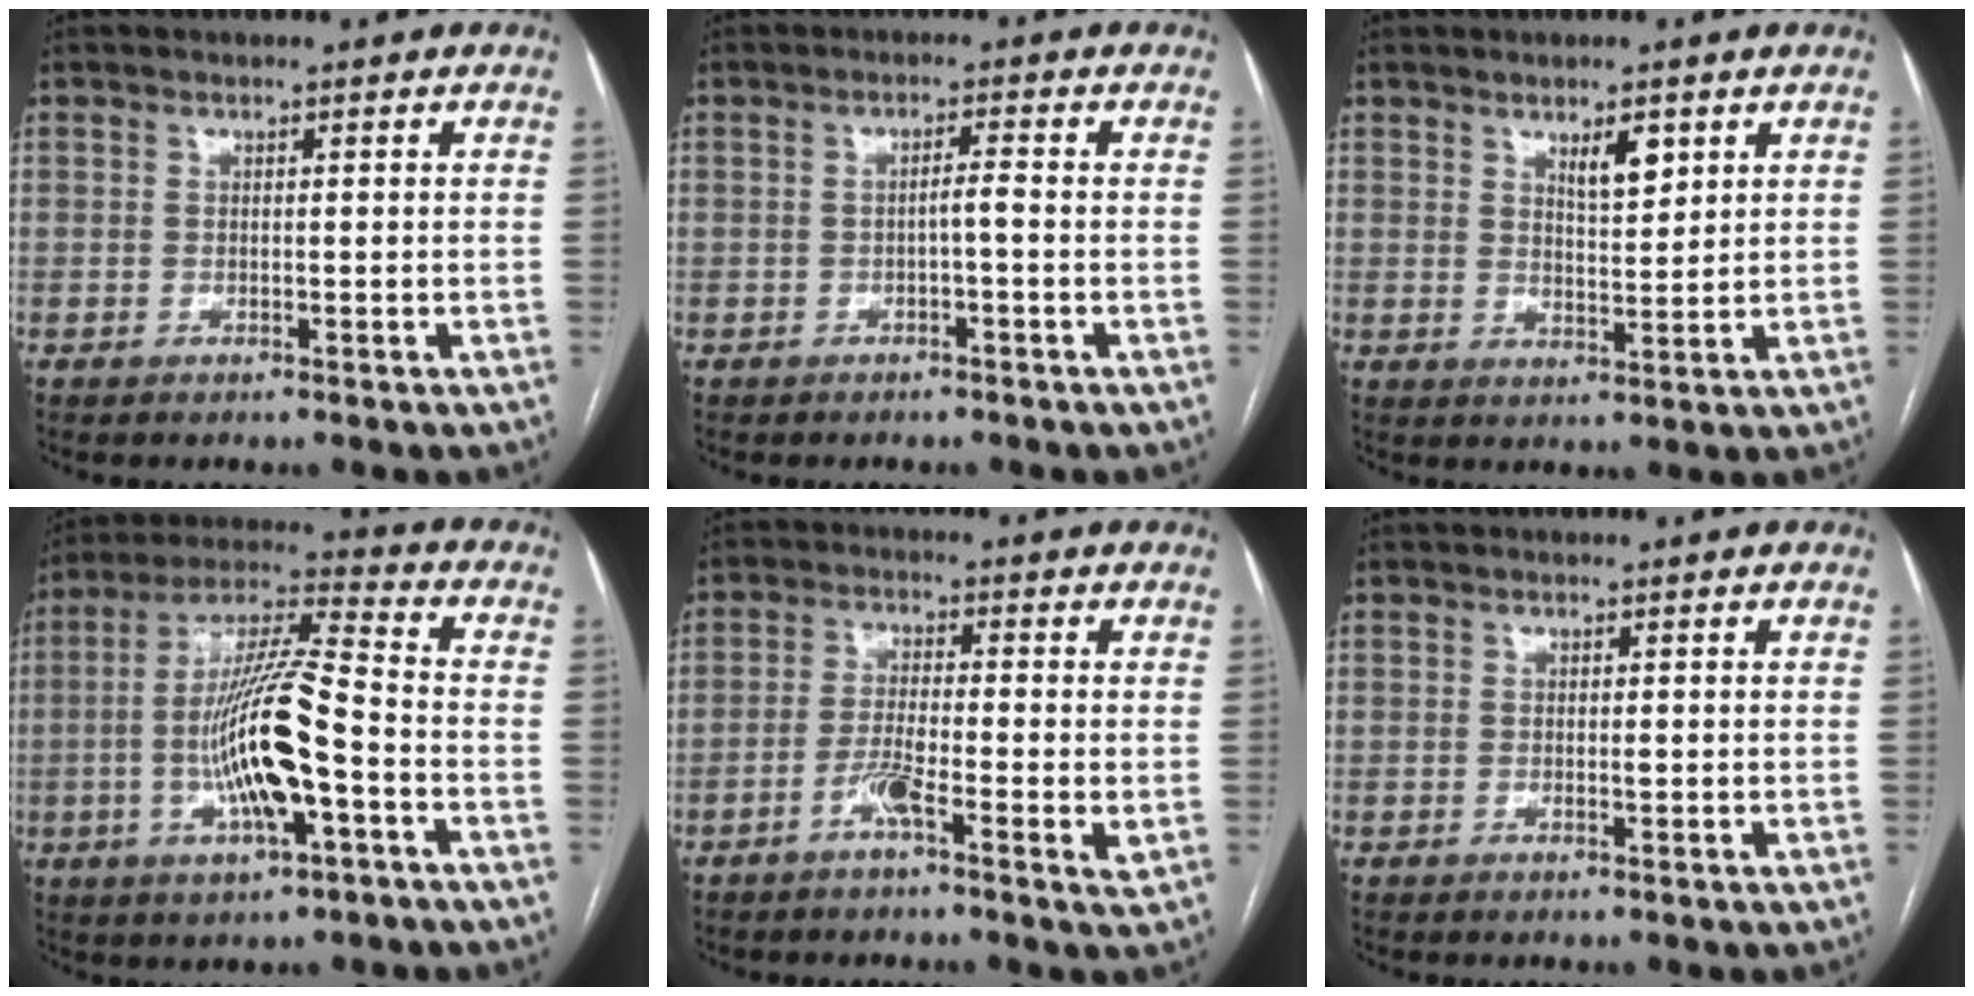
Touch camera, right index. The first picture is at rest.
{"total": 1.7, "force": [-0.5, 0.0, 1.6], "torque": [-0.025, 0.003, -0.009]}
{"total": 4.1, "force": [2.4, 1.2, 3.2], "torque": [-0.055, -0.003, 0.043]}
{"total": 15.2, "force": [-3.6, 2.0, 14.6], "torque": [-0.284, 0.003, -0.063]}
{"total": 5.6, "force": [-2.1, 0.3, 5.2], "torque": [-0.097, -0.003, -0.040]}
{"total": 0.7, "force": [-0.1, 0.1, 0.7], "torque": [-0.013, -0.002, -0.001]}